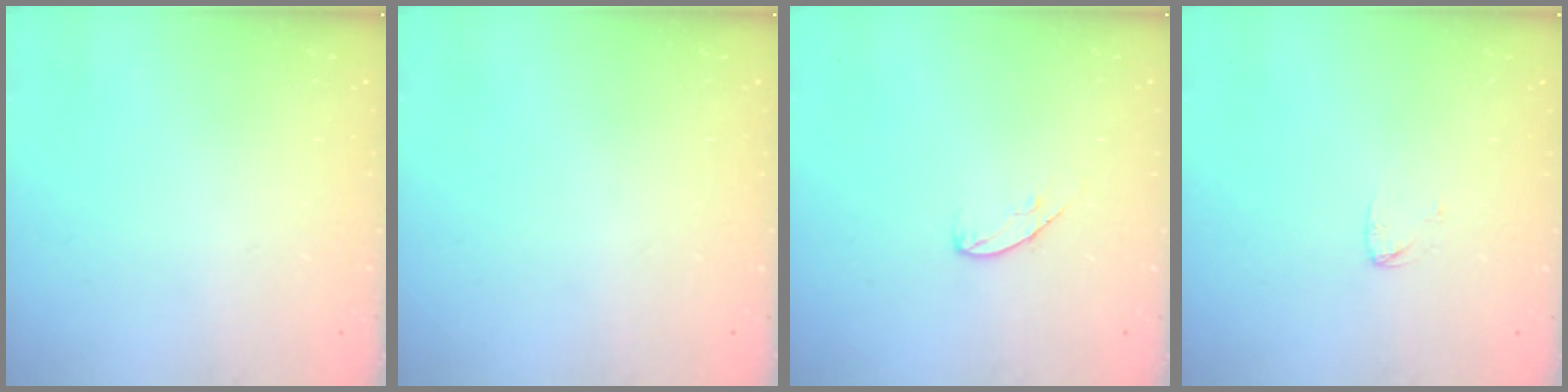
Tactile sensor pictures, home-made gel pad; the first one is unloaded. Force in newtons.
{"total": 0.0}
{"total": 5.6, "press": 5.5, "slide": 0.5}
{"total": 3.5, "press": 3.5, "slide": 0.2}